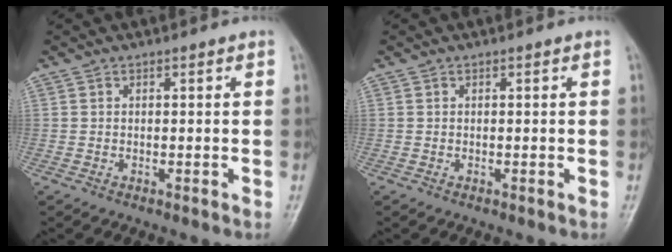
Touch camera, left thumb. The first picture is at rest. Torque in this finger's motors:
{"motor_torque": [0.00, 0.00, 0.00, 0.00, 0.00]}